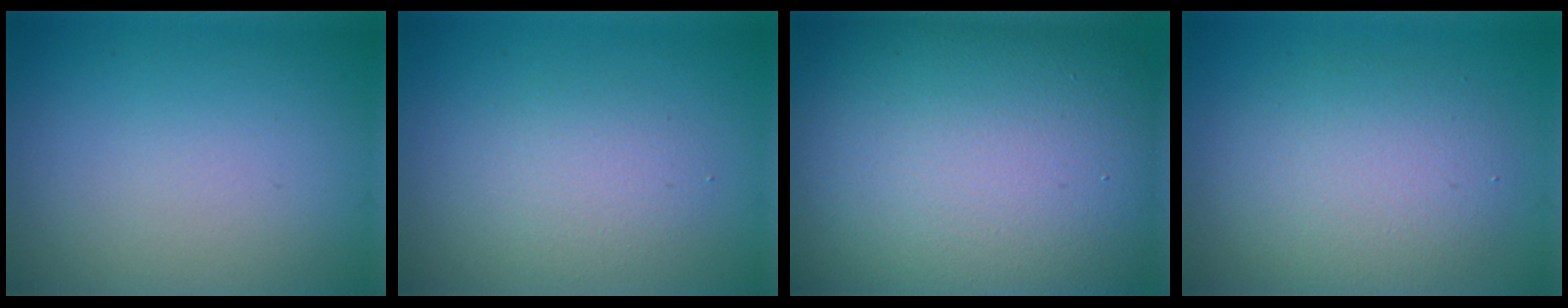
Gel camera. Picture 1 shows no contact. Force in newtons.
{"total": 2.4, "press": 2.4, "slide": 0.2}
{"total": 20.2, "press": 20.2, "slide": 0.8}
{"total": 4.8, "press": 4.8, "slide": 0.1}